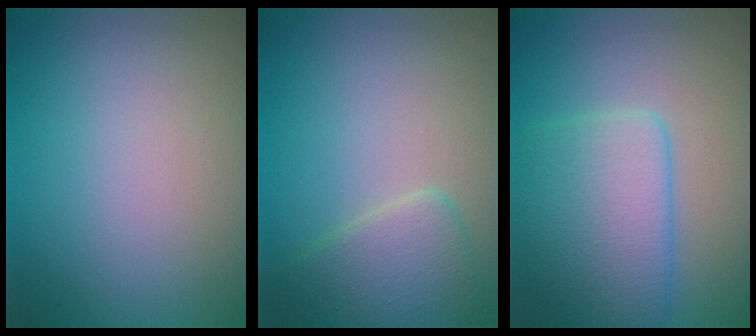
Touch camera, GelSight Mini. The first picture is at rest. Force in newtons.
{"total": 3.2, "press": 3.2, "slide": 0.2}
{"total": 5.7, "press": 5.7, "slide": 0.1}